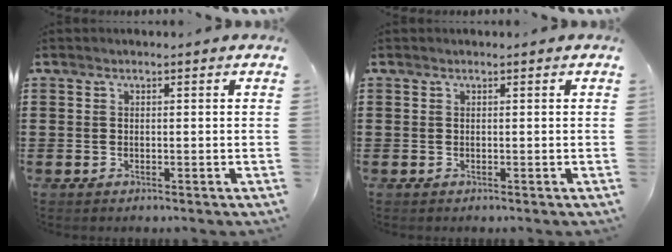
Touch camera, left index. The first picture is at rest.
{"total": 0.0}